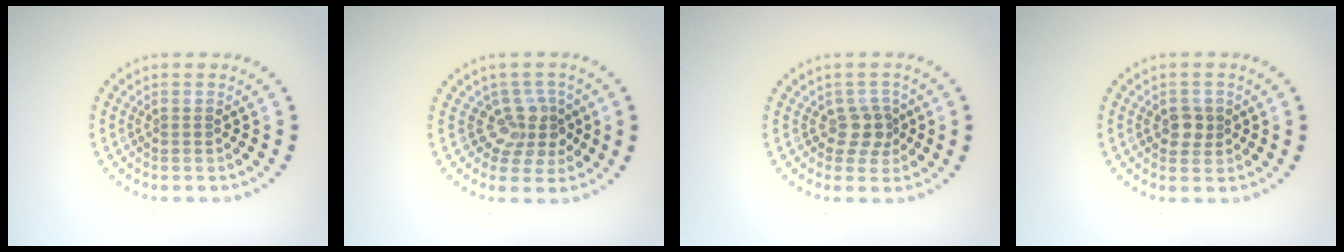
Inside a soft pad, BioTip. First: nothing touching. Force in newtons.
{"total": 3.0, "press": 2.2, "slide": 2.1}
{"total": 2.1, "press": 1.6, "slide": 1.3}
{"total": 1.8, "press": 1.7, "slide": 0.6}